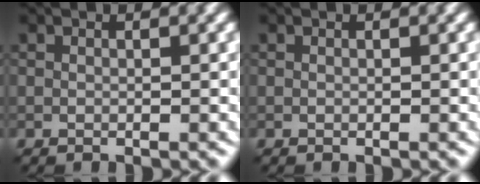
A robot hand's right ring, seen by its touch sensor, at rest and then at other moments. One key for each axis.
{"total": 0.0}